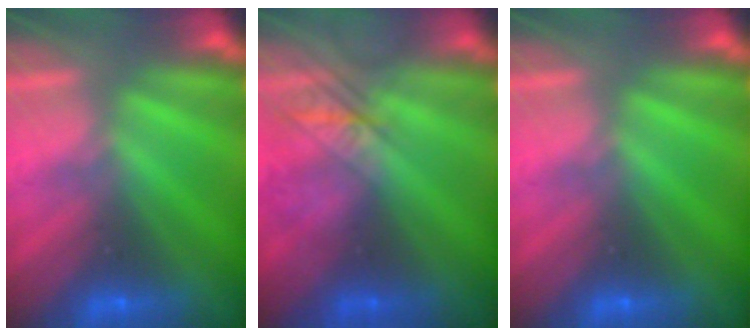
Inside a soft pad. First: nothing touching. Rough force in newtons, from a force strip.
{"total": 2.5}
{"total": 0.0}